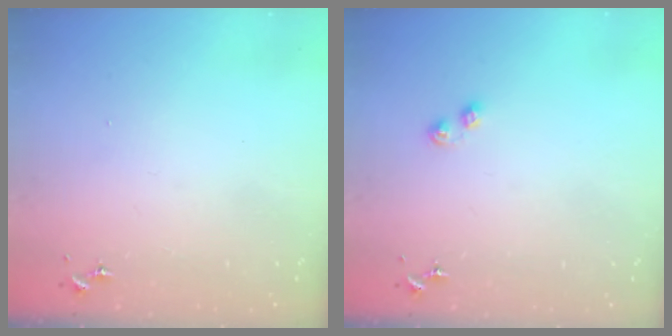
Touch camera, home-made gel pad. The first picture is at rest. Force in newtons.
{"total": 3.9, "press": 3.8, "slide": 0.6}